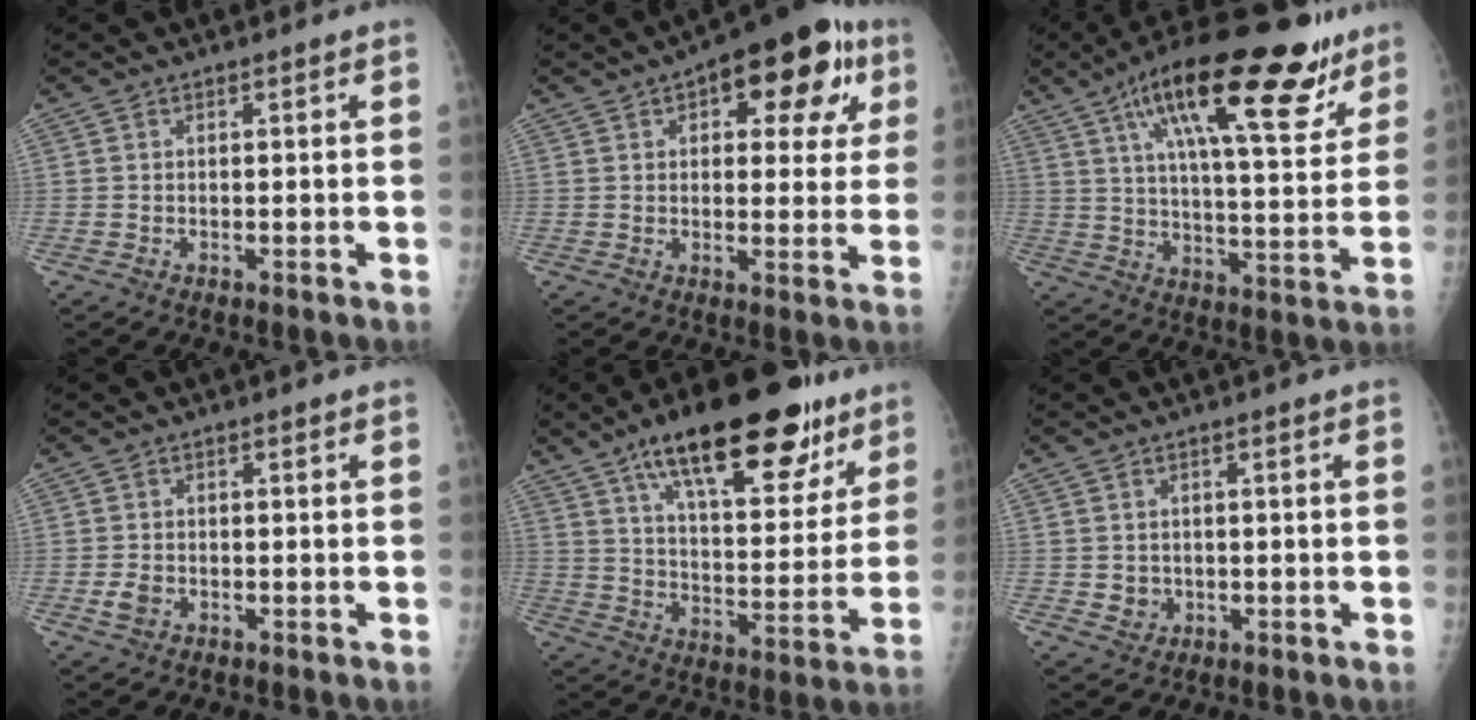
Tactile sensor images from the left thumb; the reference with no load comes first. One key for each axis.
{"total": 16.0, "fx": 6.7, "fy": 7.8, "fz": 12.3, "tx": -0.104, "ty": 0.005, "tz": 0.077}
{"total": 24.7, "fx": 14.2, "fy": 7.9, "fz": 18.6, "tx": -0.261, "ty": -0.029, "tz": 0.218}
{"total": 2.0, "fx": -0.9, "fy": 1.5, "fz": 1.0, "tx": -0.019, "ty": 0.000, "tz": -0.015}
{"total": 24.8, "fx": 15.2, "fy": 9.7, "fz": 17.1, "tx": -0.220, "ty": -0.038, "tz": 0.236}
{"total": 2.3, "fx": -0.3, "fy": 2.2, "fz": 0.6, "tx": -0.001, "ty": 0.001, "tz": 0.004}